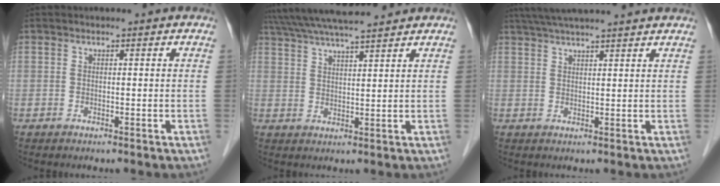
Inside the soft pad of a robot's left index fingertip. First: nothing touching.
{"total": 12.4, "force": [11.3, 0.2, 5.2], "torque": [-0.100, 0.032, 0.180]}
{"total": 12.1, "force": [10.6, -0.2, 5.8], "torque": [-0.099, 0.041, 0.149]}